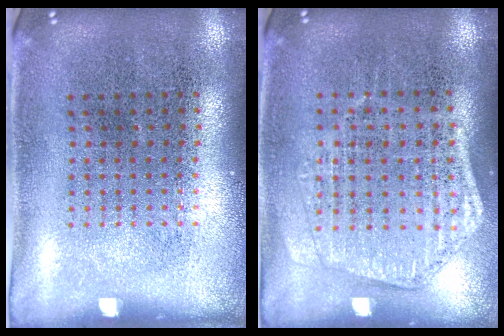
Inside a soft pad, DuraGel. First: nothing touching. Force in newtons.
{"total": 1.4, "press": 1.3, "slide": 0.5}